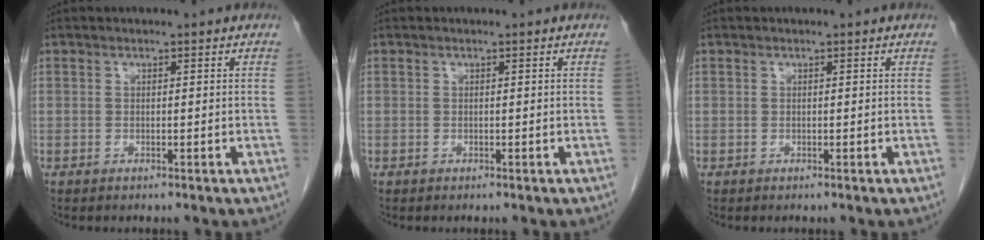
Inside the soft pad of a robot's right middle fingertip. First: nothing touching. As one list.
[{"total": 0.0}, {"total": 0.0}]